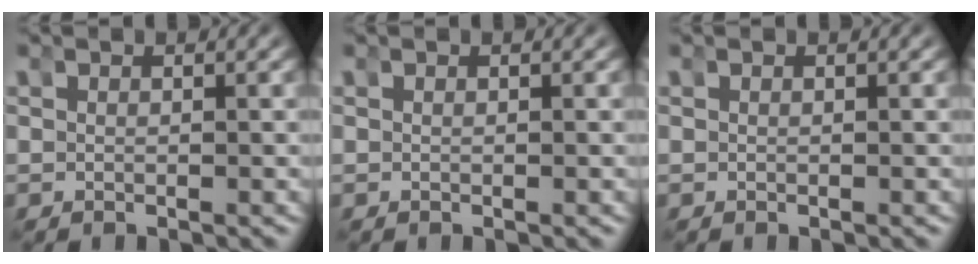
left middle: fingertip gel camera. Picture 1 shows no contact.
{"total": 0.0}
{"total": 0.0}